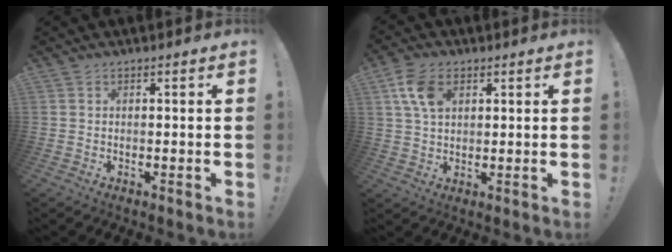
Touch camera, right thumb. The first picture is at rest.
{"total": 8.6, "force": [3.2, 5.5, 5.8], "torque": [-0.112, -0.002, 0.062]}